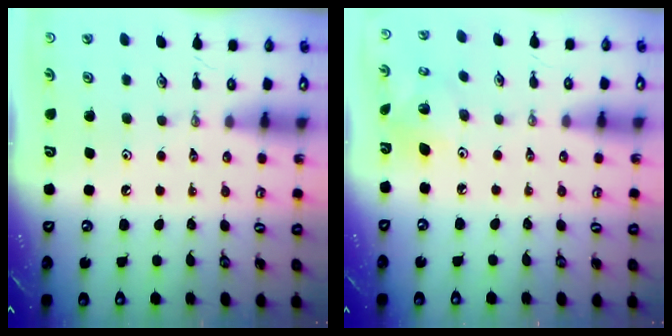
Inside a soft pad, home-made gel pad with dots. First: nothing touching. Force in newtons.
{"total": 5.5, "press": 5.5, "slide": 0.3}